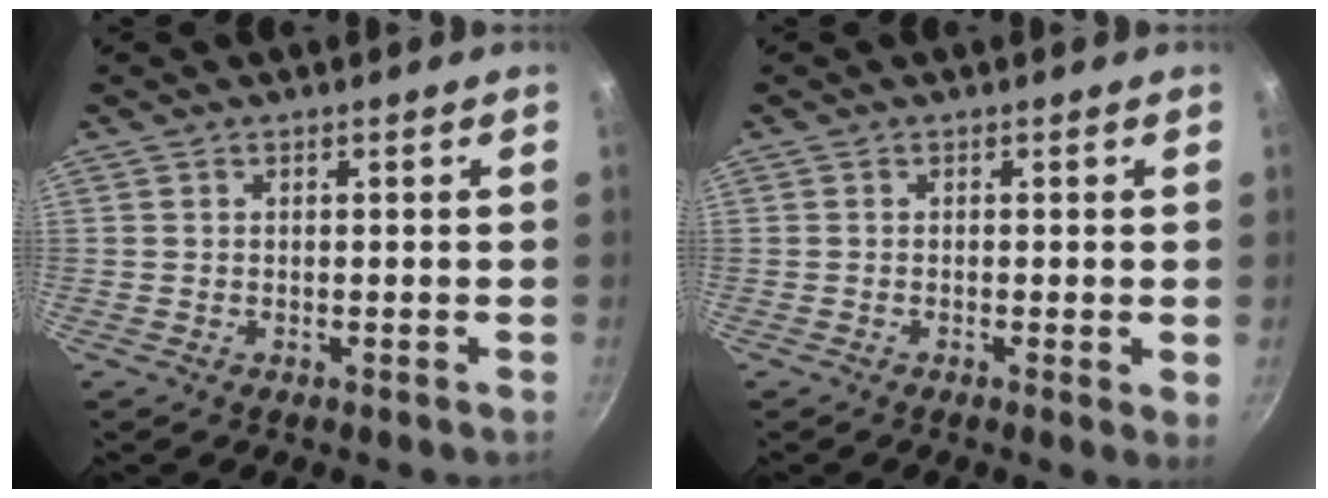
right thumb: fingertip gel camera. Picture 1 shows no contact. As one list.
[{"total": 1.7, "force": [-0.1, 0.3, 1.7], "torque": [-0.023, -0.006, -0.007]}]